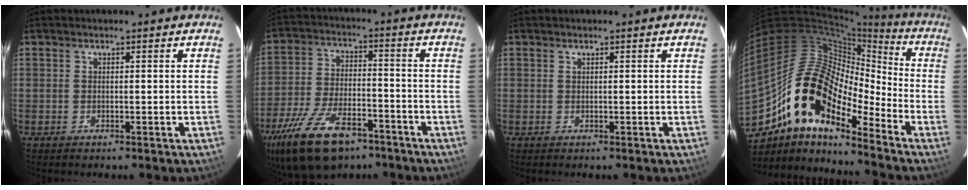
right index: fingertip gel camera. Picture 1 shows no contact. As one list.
[{"total": 18.5, "force": [-12.2, 8.5, 11.1], "torque": [-0.239, -0.026, -0.209]}, {"total": 0.0}, {"total": 18.8, "force": [-12.2, 7.6, 12.1], "torque": [-0.208, -0.003, -0.245]}]